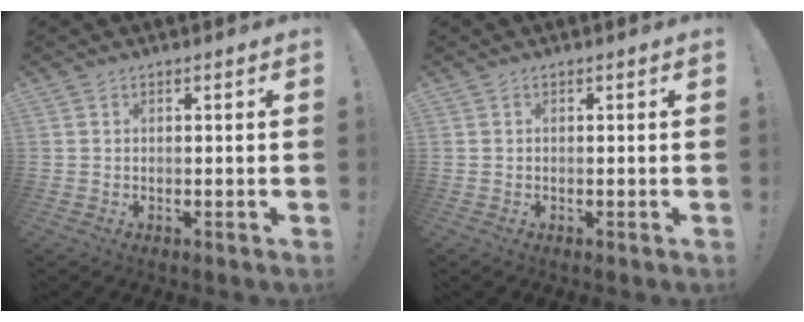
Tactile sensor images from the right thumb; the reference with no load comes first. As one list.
[{"total": 0.0}]